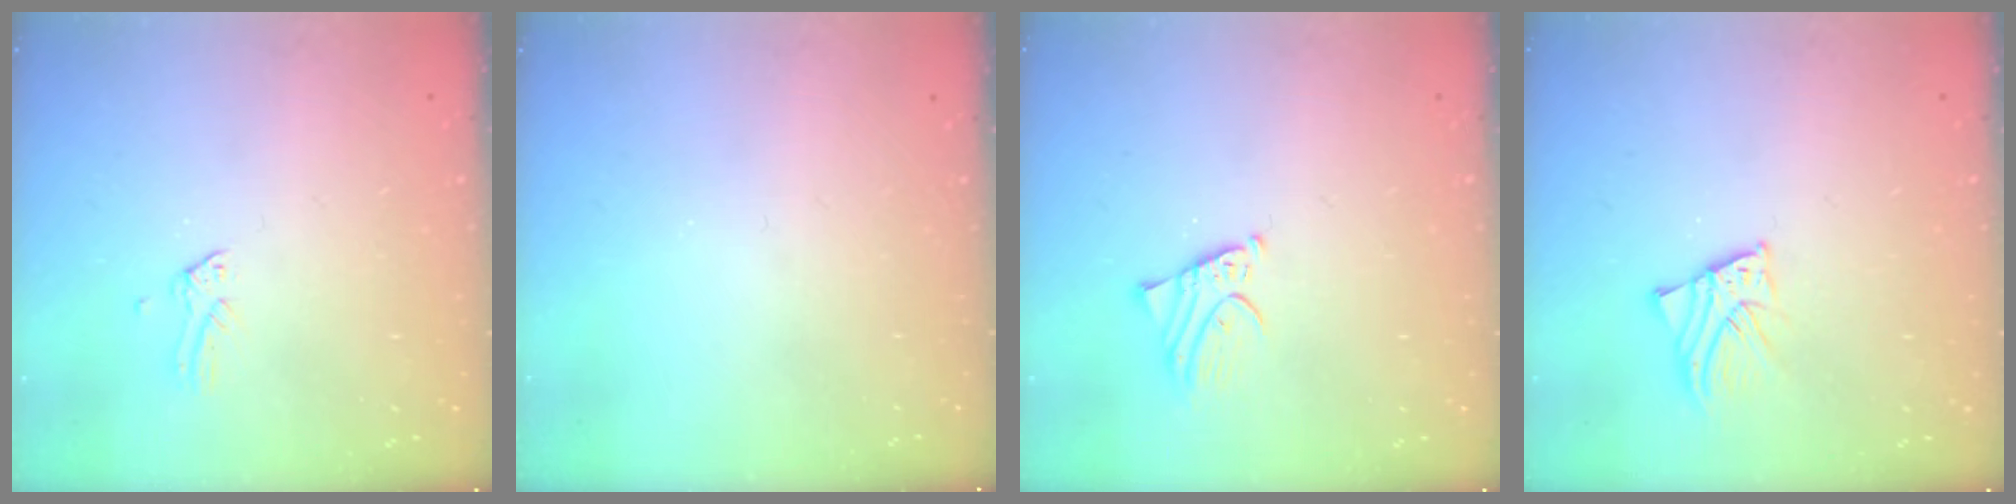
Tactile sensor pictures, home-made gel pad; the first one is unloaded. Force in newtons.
{"total": 0.0}
{"total": 2.2, "press": 2.2, "slide": 0.1}
{"total": 2.8, "press": 2.8, "slide": 0.2}